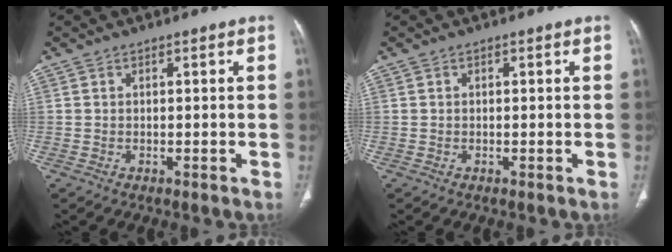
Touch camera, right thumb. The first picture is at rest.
{"total": 0.0}